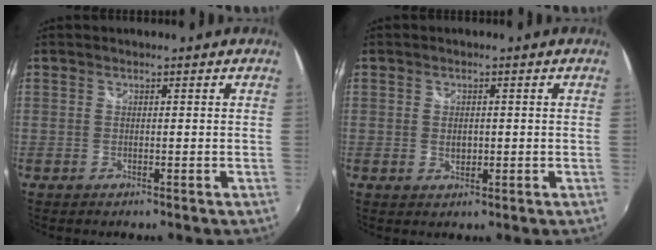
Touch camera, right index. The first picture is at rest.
{"total": 2.4, "force": [0.0, 1.7, 1.6], "torque": [-0.025, 0.000, -0.001]}